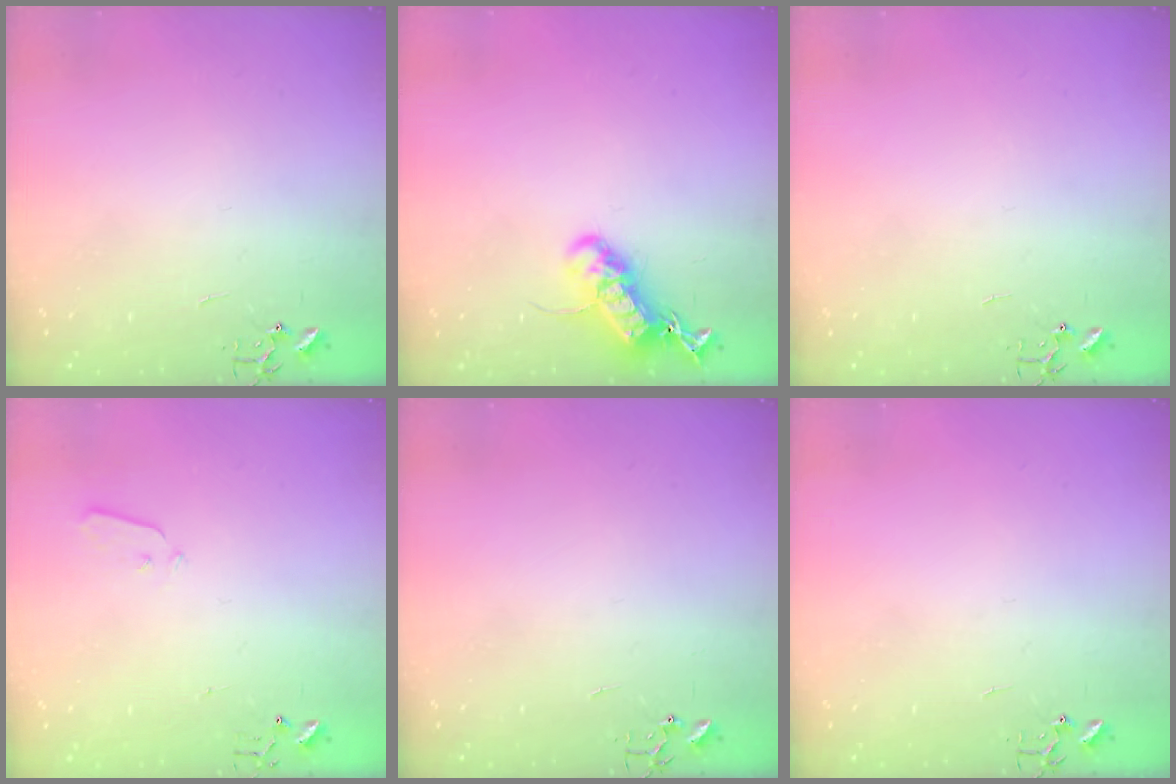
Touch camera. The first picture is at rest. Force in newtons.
{"total": 16.7, "press": 16.6, "slide": 1.2}
{"total": 0.0}
{"total": 3.1, "press": 3.0, "slide": 0.7}
{"total": 0.0}
{"total": 0.0}